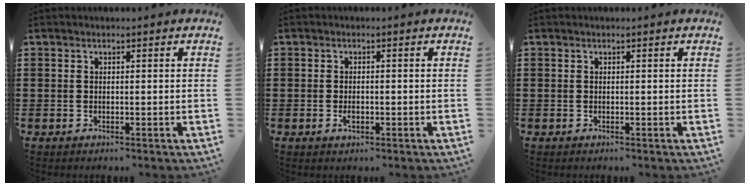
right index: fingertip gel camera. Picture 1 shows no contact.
{"total": 1.4, "force": [-0.5, 0.6, 1.2], "torque": [-0.024, -0.003, -0.009]}
{"total": 0.0}